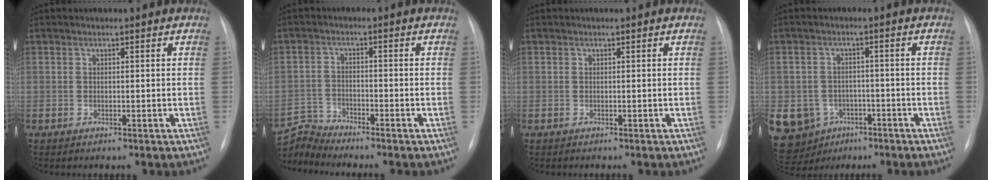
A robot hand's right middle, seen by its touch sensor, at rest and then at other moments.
{"total": 5.1, "force": [-4.8, -1.3, -1.2], "torque": [0.013, -0.002, -0.092]}
{"total": 0.0}
{"total": 12.5, "force": [-5.2, 10.8, 3.7], "torque": [-0.106, 0.015, -0.067]}